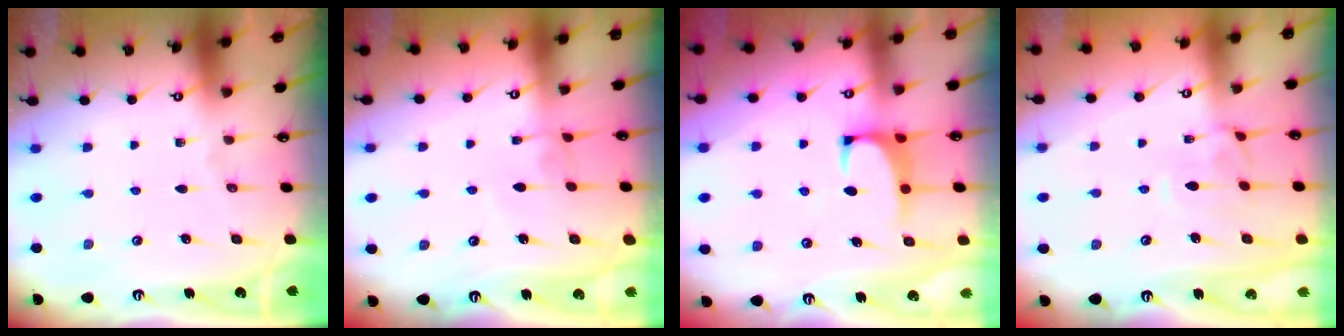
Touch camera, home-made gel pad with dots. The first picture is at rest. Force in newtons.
{"total": 1.6, "press": 1.5, "slide": 0.2}
{"total": 1.2, "press": 1.0, "slide": 0.7}
{"total": 1.3, "press": 1.2, "slide": 0.6}